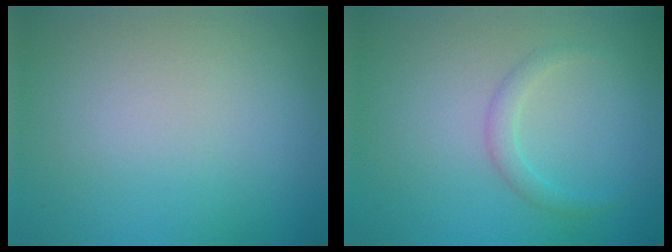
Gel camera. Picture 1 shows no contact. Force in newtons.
{"total": 1.4, "press": 1.4, "slide": 0.0}